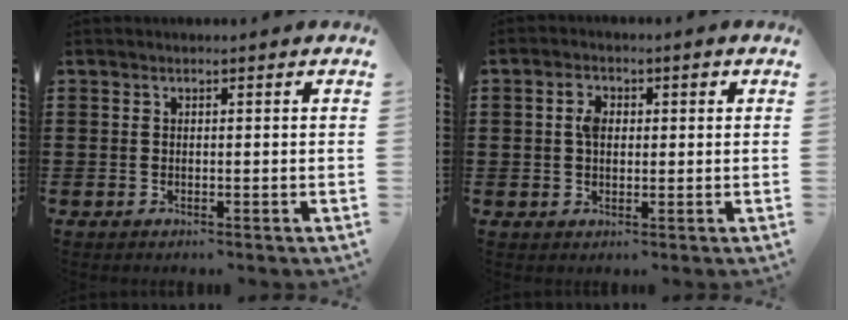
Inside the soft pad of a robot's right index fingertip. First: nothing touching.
{"total": 3.4, "force": [0.3, 2.3, 2.5], "torque": [-0.056, 0.012, 0.004]}